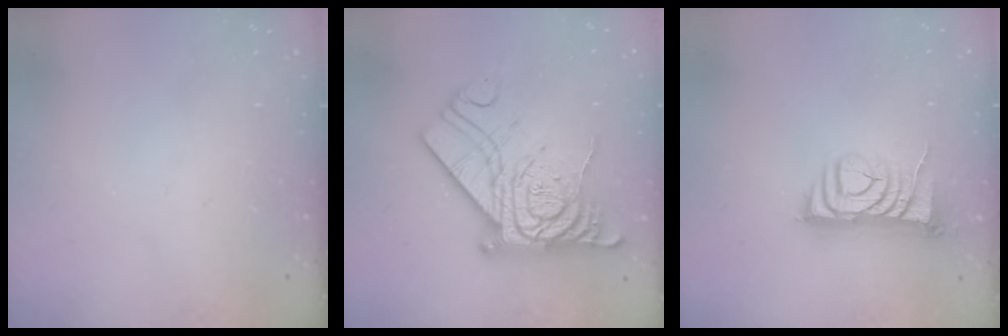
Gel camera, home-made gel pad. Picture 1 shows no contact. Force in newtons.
{"total": 23.2, "press": 23.1, "slide": 2.3}
{"total": 8.3, "press": 8.2, "slide": 1.2}